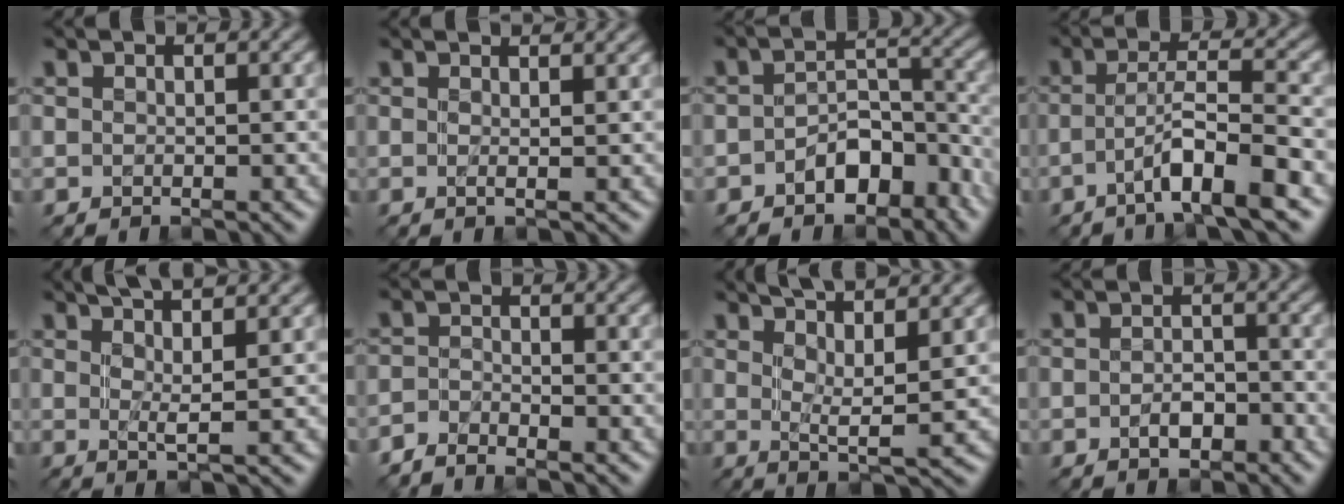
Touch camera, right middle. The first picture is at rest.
{"total": 2.9, "force": [1.4, 1.1, 2.3], "torque": [-0.017, 0.007, -0.011]}
{"total": 4.5, "force": [-2.5, 2.6, 2.7], "torque": [-0.040, 0.009, -0.043]}
{"total": 5.2, "force": [-2.6, 0.5, 4.6], "torque": [-0.077, 0.010, -0.051]}
{"total": 5.7, "force": [2.9, 1.0, 4.7], "torque": [-0.068, 0.007, 0.039]}
{"total": 2.0, "force": [-1.9, 0.2, 0.5], "torque": [-0.012, -0.005, -0.045]}
{"total": 7.8, "force": [4.4, 1.7, 6.2], "torque": [-0.084, 0.016, 0.055]}
{"total": 2.2, "force": [-1.1, 1.2, 1.5], "torque": [-0.026, 0.001, -0.019]}